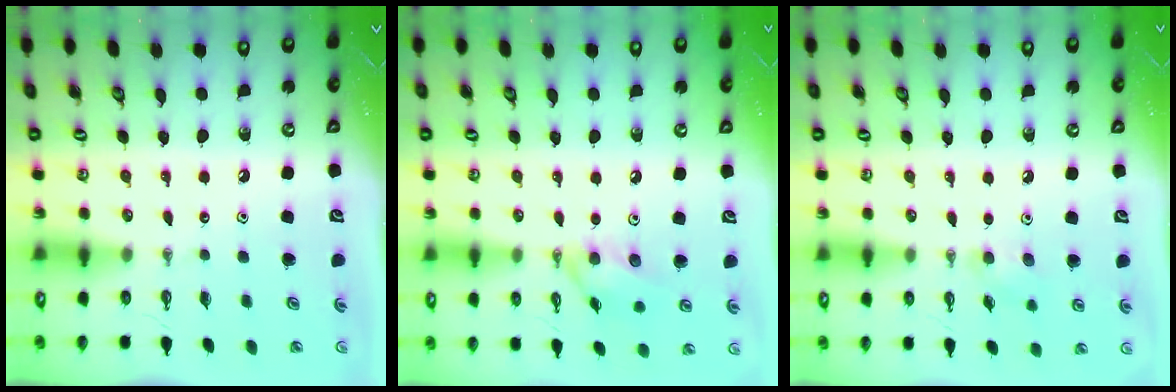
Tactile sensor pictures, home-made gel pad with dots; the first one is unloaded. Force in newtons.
{"total": 10.6, "press": 10.5, "slide": 1.3}
{"total": 7.0, "press": 6.8, "slide": 1.5}